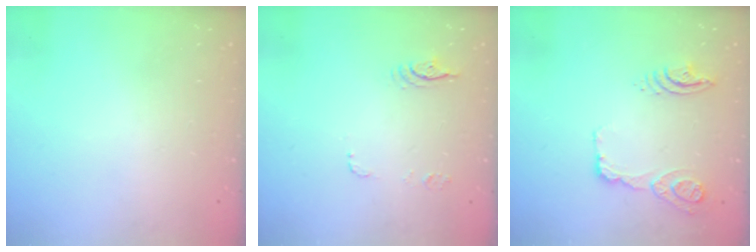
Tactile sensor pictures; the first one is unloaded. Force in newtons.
{"total": 6.0, "press": 6.0, "slide": 0.4}
{"total": 21.3, "press": 16.2, "slide": 13.8}